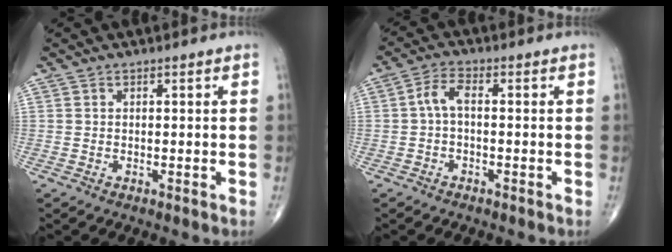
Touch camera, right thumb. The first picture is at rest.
{"total": 3.6, "force": [-0.3, 1.6, 3.2], "torque": [-0.066, 0.014, -0.012]}